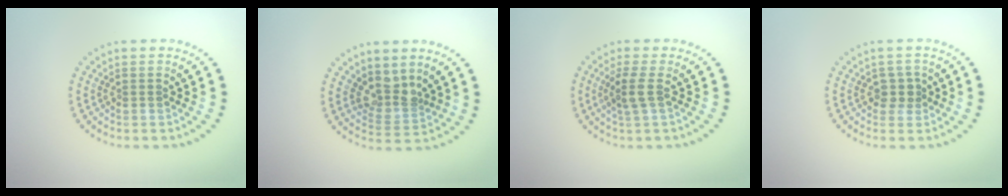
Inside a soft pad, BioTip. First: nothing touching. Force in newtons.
{"total": 2.6, "press": 1.9, "slide": 1.8}
{"total": 1.9, "press": 1.6, "slide": 1.1}
{"total": 1.7, "press": 1.4, "slide": 1.0}